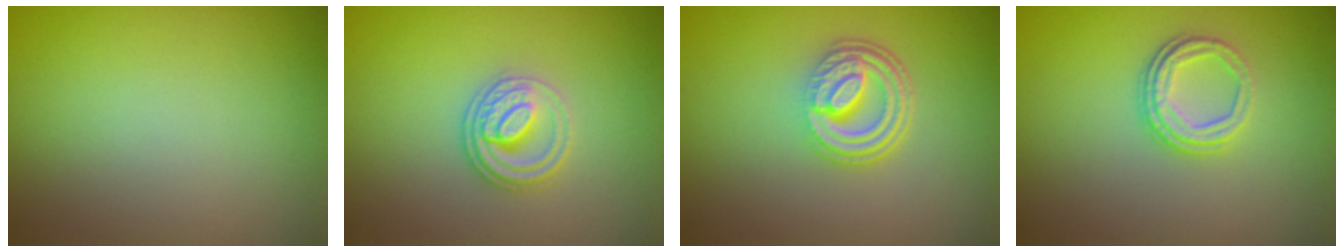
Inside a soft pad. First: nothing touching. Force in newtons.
{"total": 2.7, "press": 2.5, "slide": 0.9}
{"total": 4.8, "press": 3.3, "slide": 3.5}
{"total": 3.1, "press": 2.4, "slide": 2.0}